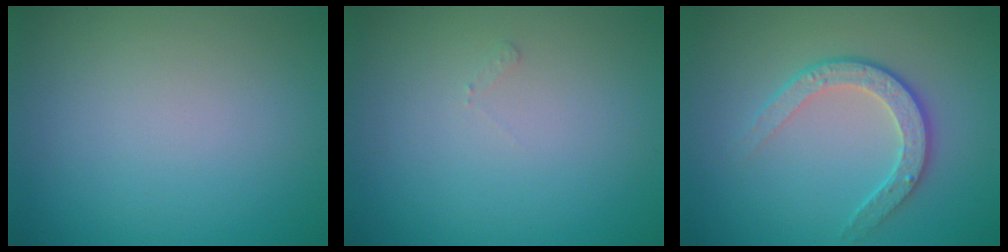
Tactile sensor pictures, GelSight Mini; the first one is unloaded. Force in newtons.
{"total": 0.5, "press": 0.5, "slide": 0.2}
{"total": 3.4, "press": 2.8, "slide": 1.9}